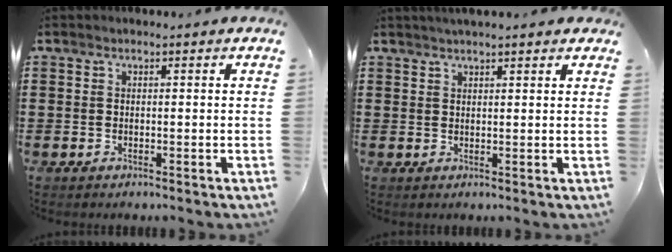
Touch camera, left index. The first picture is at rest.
{"total": 1.9, "force": [1.8, 0.1, 0.8], "torque": [-0.019, 0.004, 0.033]}